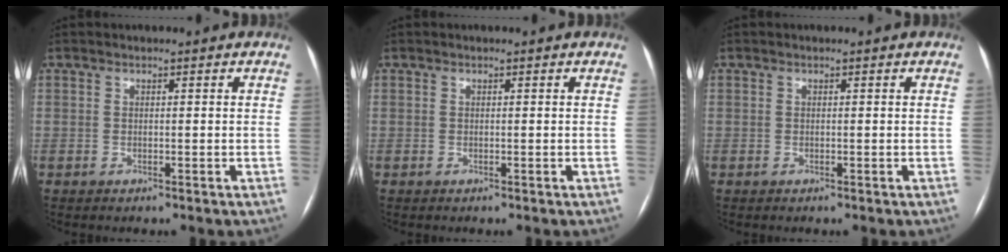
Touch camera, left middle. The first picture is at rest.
{"total": 0.0}
{"total": 0.0}